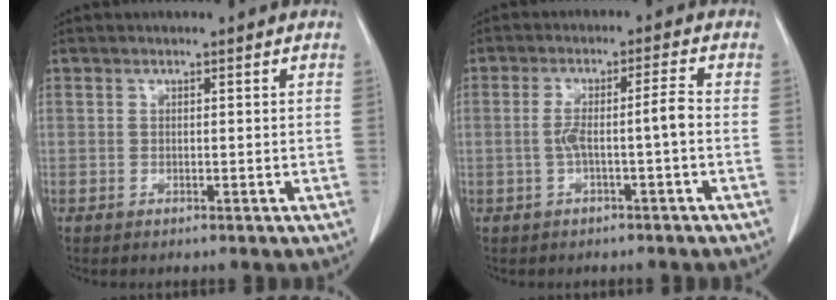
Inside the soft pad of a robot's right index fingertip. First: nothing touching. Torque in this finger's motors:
{"motor_torque": [0.52, -0.13, 0.20, 0.05]}